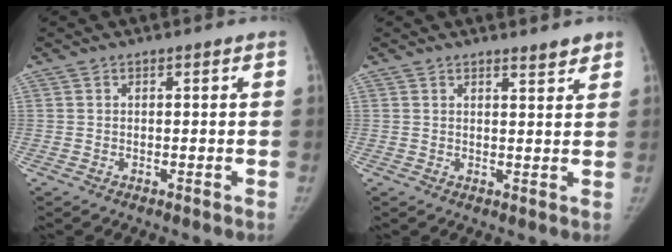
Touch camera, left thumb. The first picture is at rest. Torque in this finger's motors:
{"motor_torque": [-0.09, 0.33, -0.10, -0.29, -0.03]}